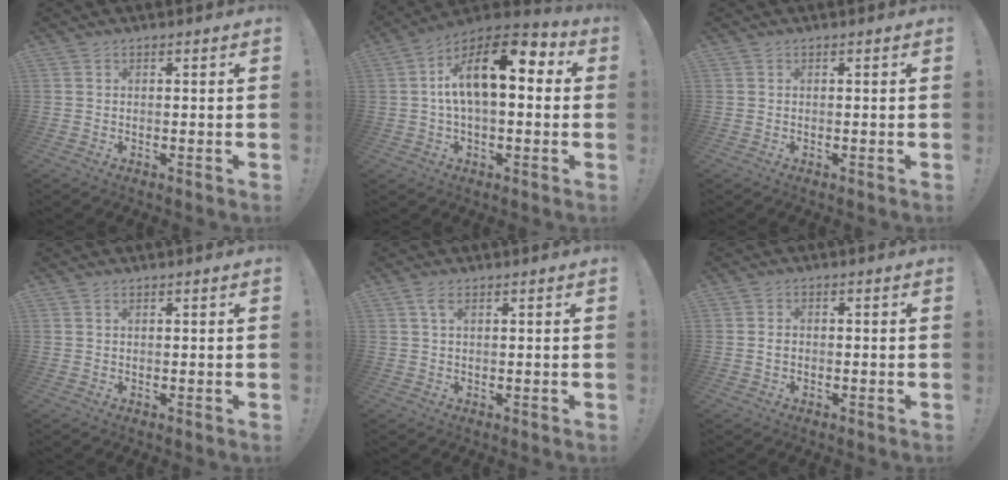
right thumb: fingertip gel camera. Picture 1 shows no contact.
{"total": 17.4, "force": [3.6, 7.9, 15.1], "torque": [-0.248, -0.009, 0.052]}
{"total": 0.0}
{"total": 0.6, "force": [0.4, 0.1, 0.4], "torque": [0.000, -0.003, 0.006]}
{"total": 2.6, "force": [1.2, 1.0, 2.1], "torque": [-0.037, -0.001, 0.020]}
{"total": 1.6, "force": [-0.5, 1.2, 0.8], "torque": [-0.008, 0.004, -0.010]}